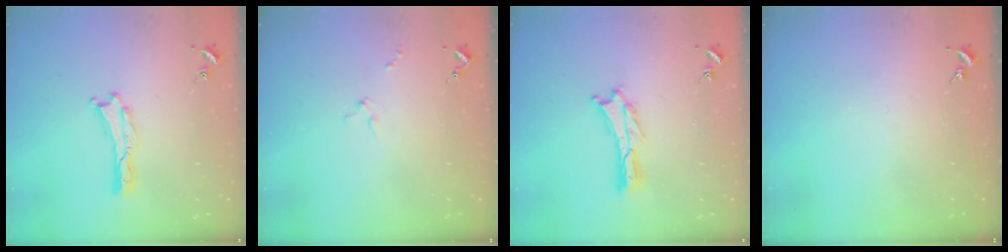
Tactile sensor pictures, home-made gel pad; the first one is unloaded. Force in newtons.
{"total": 1.3, "press": 1.2, "slide": 0.1}
{"total": 0.9, "press": 0.9, "slide": 0.2}
{"total": 0.0}